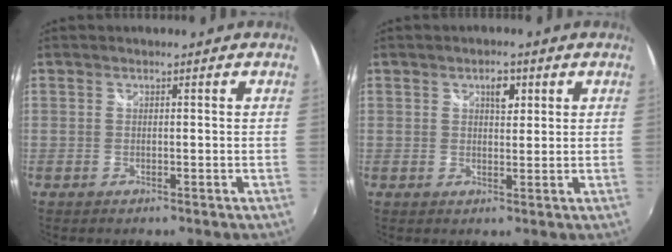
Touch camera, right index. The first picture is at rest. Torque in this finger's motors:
{"motor_torque": [0.37, 0.18, 0.02, 0.02]}